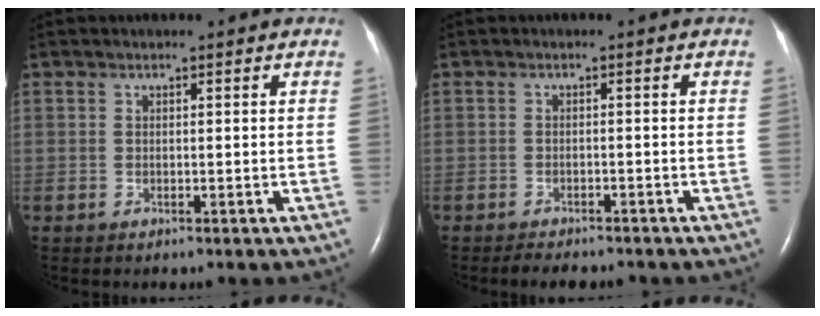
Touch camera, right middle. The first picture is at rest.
{"total": 5.1, "force": [-4.5, 1.5, 2.0], "torque": [-0.031, -0.006, -0.057]}